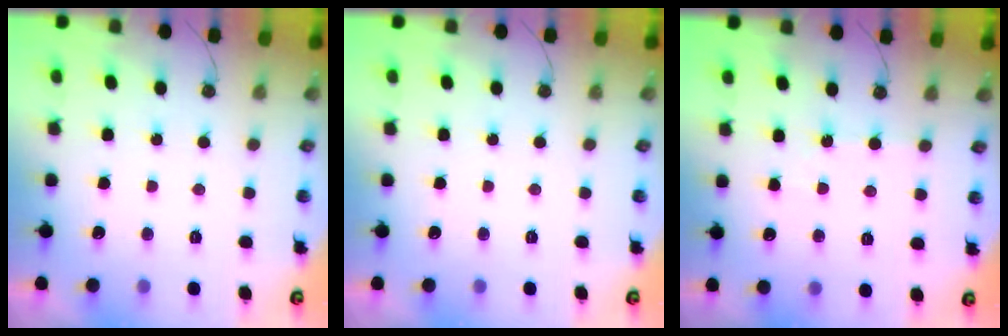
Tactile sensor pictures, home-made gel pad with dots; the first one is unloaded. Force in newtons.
{"total": 0.0}
{"total": 2.9, "press": 2.8, "slide": 0.5}